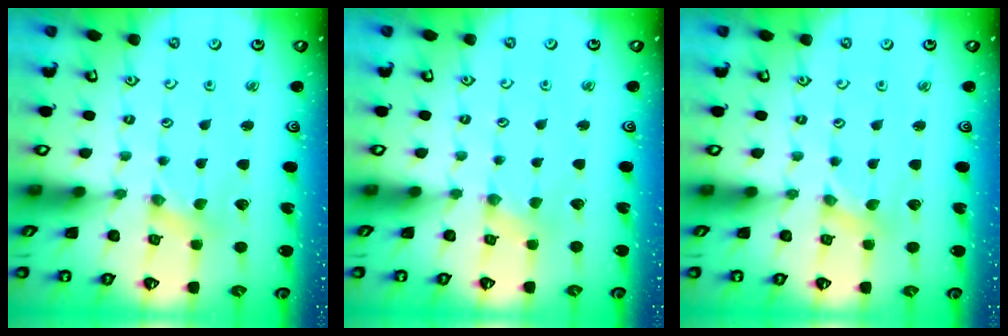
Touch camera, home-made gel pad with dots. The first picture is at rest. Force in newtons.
{"total": 1.2, "press": 1.1, "slide": 0.3}
{"total": 0.0}